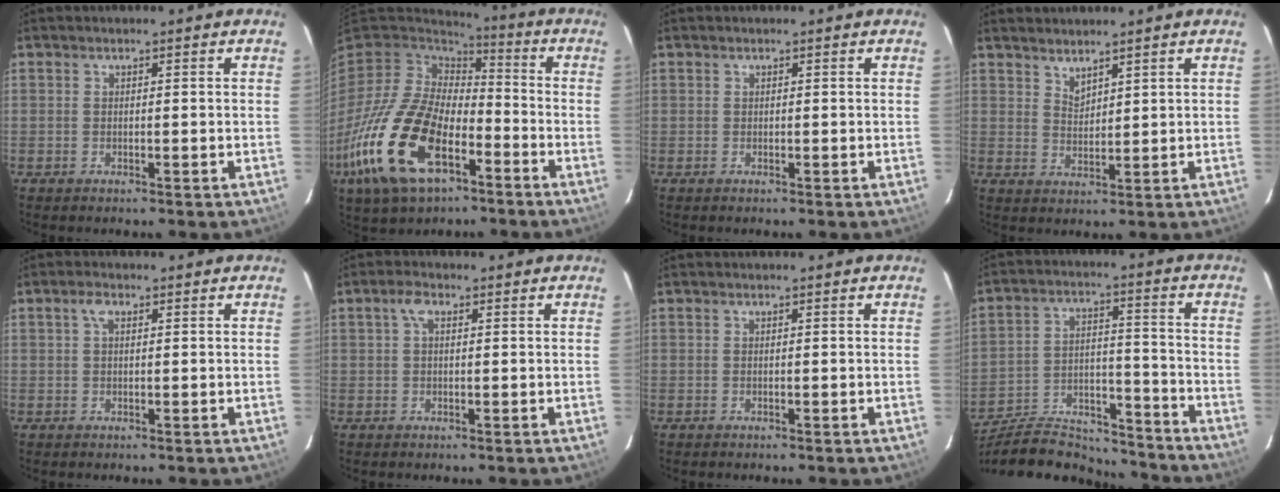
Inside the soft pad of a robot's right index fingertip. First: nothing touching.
{"total": 24.1, "force": [-10.7, 12.8, 17.4], "torque": [-0.393, -0.037, -0.197]}
{"total": 0.6, "force": [0.0, 0.5, -0.1], "torque": [0.004, 0.003, 0.000]}
{"total": 3.1, "force": [2.8, 0.7, 0.9], "torque": [-0.013, 0.000, 0.051]}
{"total": 1.9, "force": [0.8, 1.0, 1.5], "torque": [-0.029, 0.008, 0.012]}
{"total": 2.4, "force": [0.8, 1.2, 1.9], "torque": [-0.039, 0.010, 0.013]}
{"total": 0.0}
{"total": 19.5, "force": [-17.6, 5.9, 5.9], "torque": [-0.119, 0.028, -0.262]}